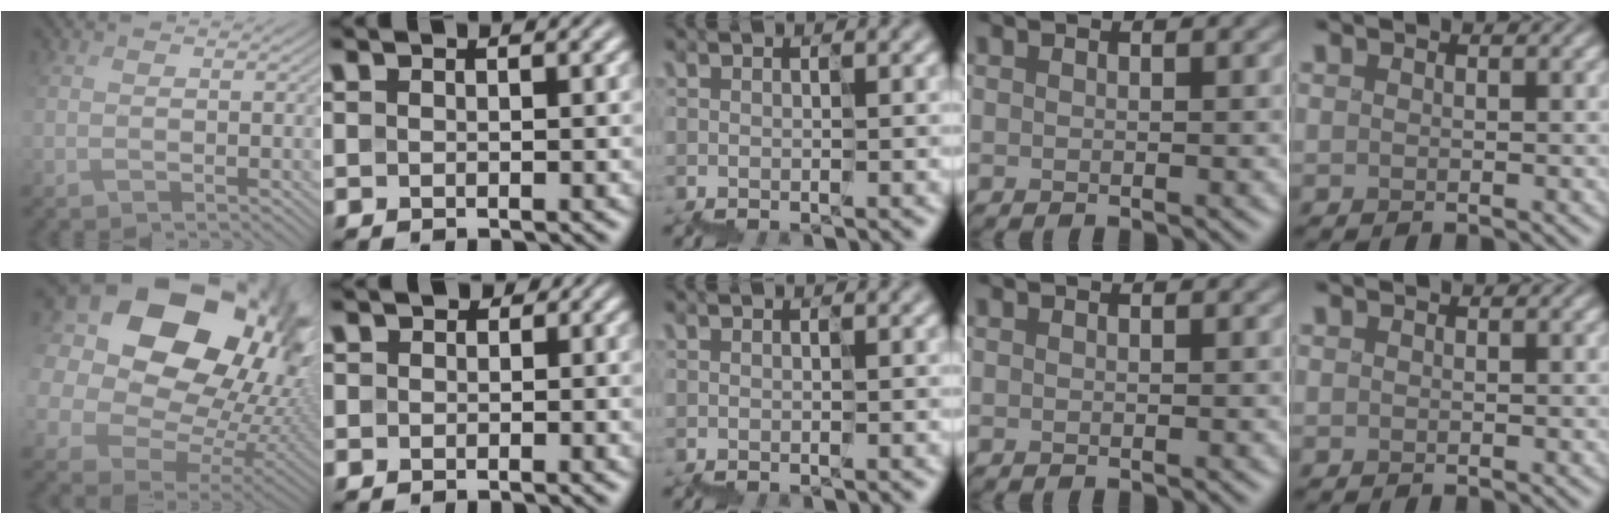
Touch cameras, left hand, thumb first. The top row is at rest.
{"thumb": {"total": 24.6, "force": [11.1, 17.9, 12.7], "torque": [-0.332, 0.047, 0.212]}, "index": {"total": 4.3, "force": [0.6, 3.2, 2.7], "torque": [-0.003, 0.011, -0.021]}}